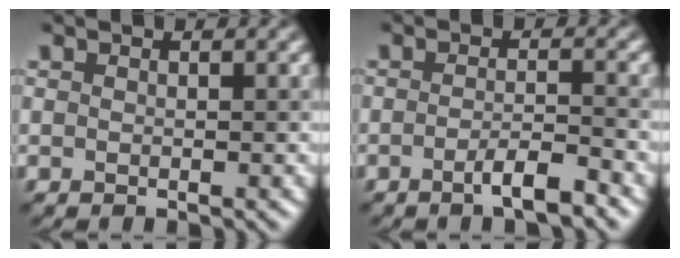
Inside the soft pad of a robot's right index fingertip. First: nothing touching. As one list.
[{"total": 2.9, "force": [-1.8, 0.2, 2.2], "torque": [-0.035, 0.016, -0.033]}]